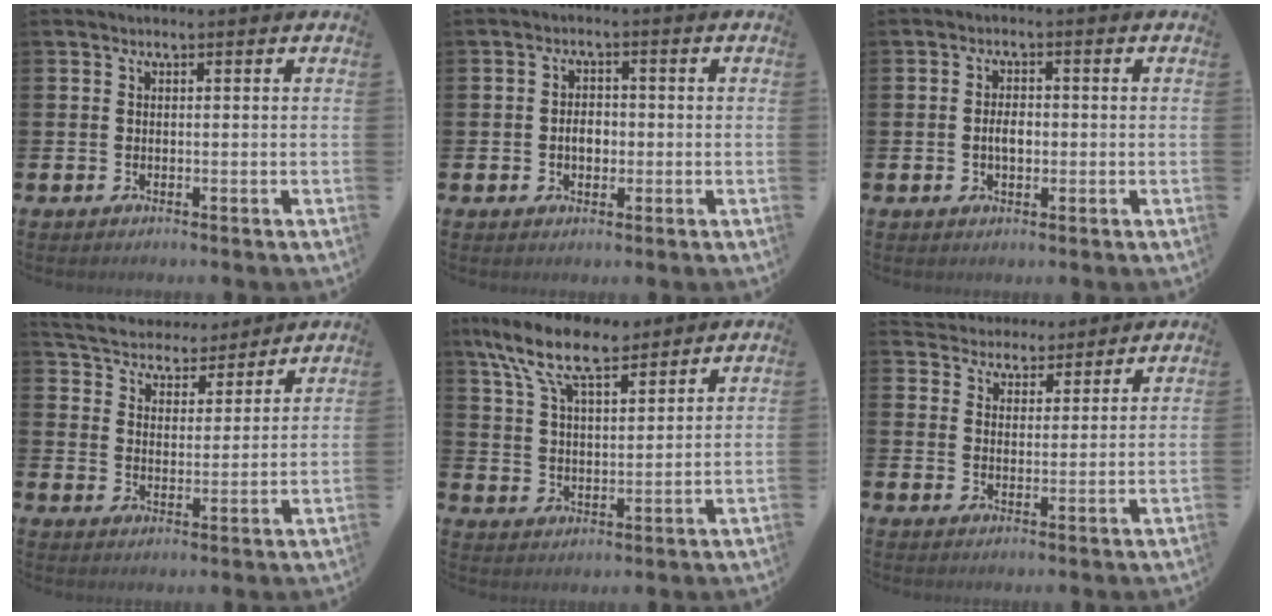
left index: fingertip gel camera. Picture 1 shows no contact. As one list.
[{"total": 2.9, "force": [-0.6, 2.0, 2.1], "torque": [-0.021, -0.002, -0.016]}, {"total": 2.9, "force": [-0.3, 1.7, 2.3], "torque": [-0.026, -0.001, -0.011]}, {"total": 5.1, "force": [4.9, 1.5, -0.1], "torque": [-0.032, -0.040, 0.083]}, {"total": 10.2, "force": [8.1, 3.6, 5.0], "torque": [-0.130, -0.026, 0.150]}, {"total": 4.1, "force": [3.9, 1.2, -0.7], "torque": [-0.012, -0.023, 0.069]}]